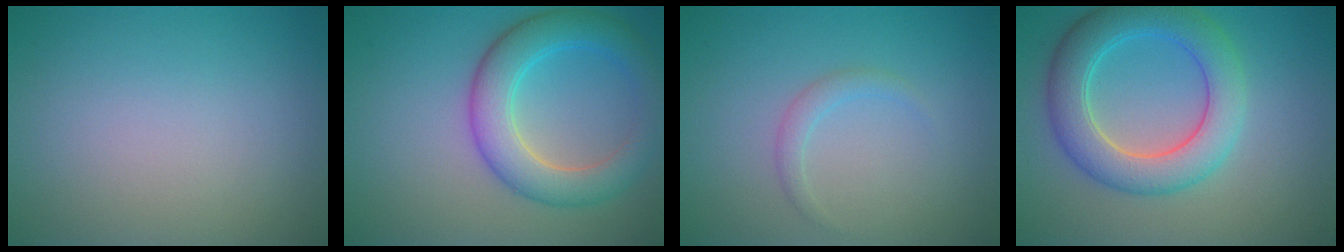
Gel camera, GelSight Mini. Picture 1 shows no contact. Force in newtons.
{"total": 5.9, "press": 5.9, "slide": 0.1}
{"total": 1.2, "press": 1.1, "slide": 0.1}
{"total": 6.4, "press": 6.4, "slide": 0.5}